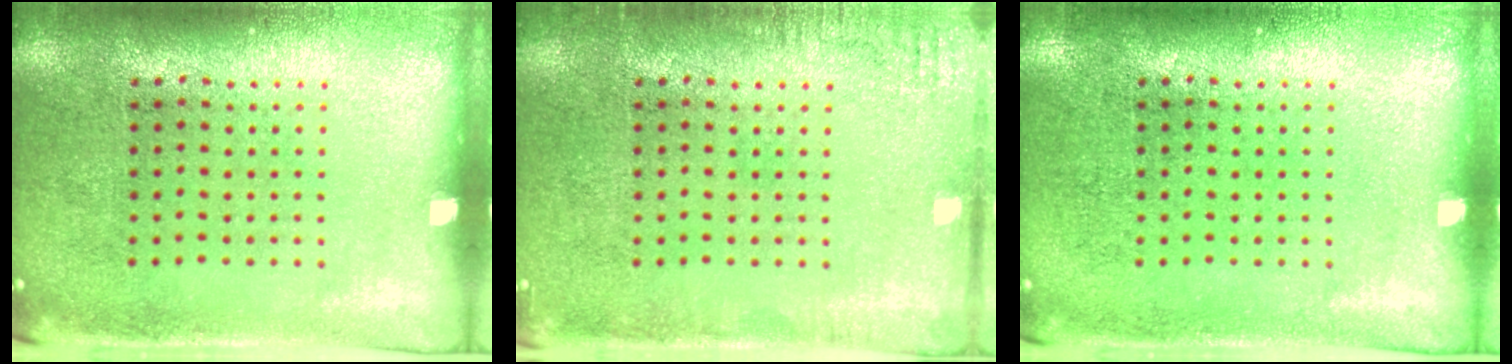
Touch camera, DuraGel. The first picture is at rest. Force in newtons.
{"total": 1.5, "press": 1.5, "slide": 0.3}
{"total": 0.0}